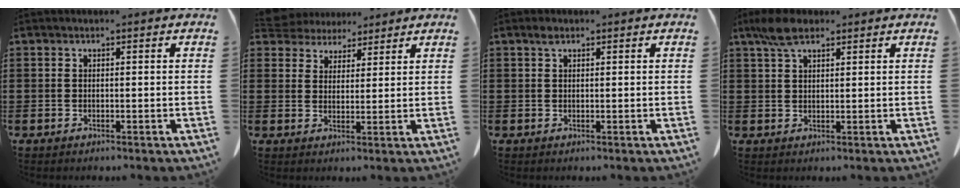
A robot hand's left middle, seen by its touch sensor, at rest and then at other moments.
{"total": 4.6, "force": [4.3, 1.6, 0.0], "torque": [-0.020, -0.012, 0.082]}
{"total": 1.1, "force": [0.7, 0.5, 0.7], "torque": [-0.017, 0.002, 0.013]}
{"total": 4.8, "force": [3.1, 1.7, 3.2], "torque": [-0.071, 0.005, 0.057]}